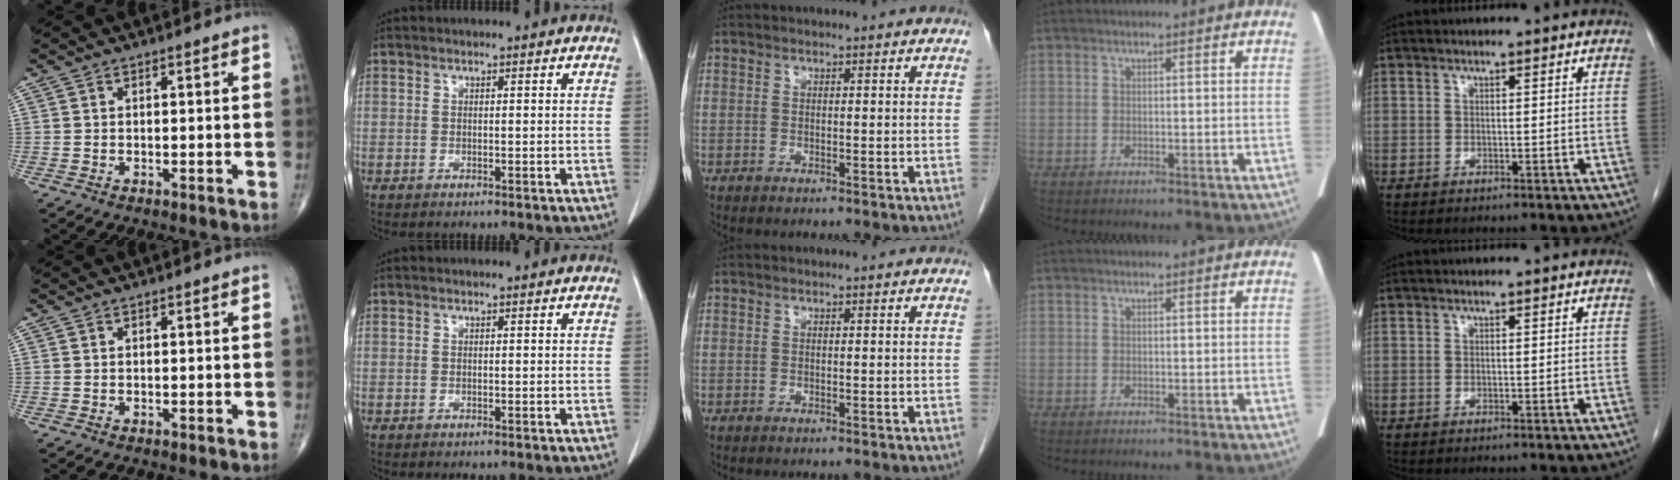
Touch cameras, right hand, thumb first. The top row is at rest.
{}